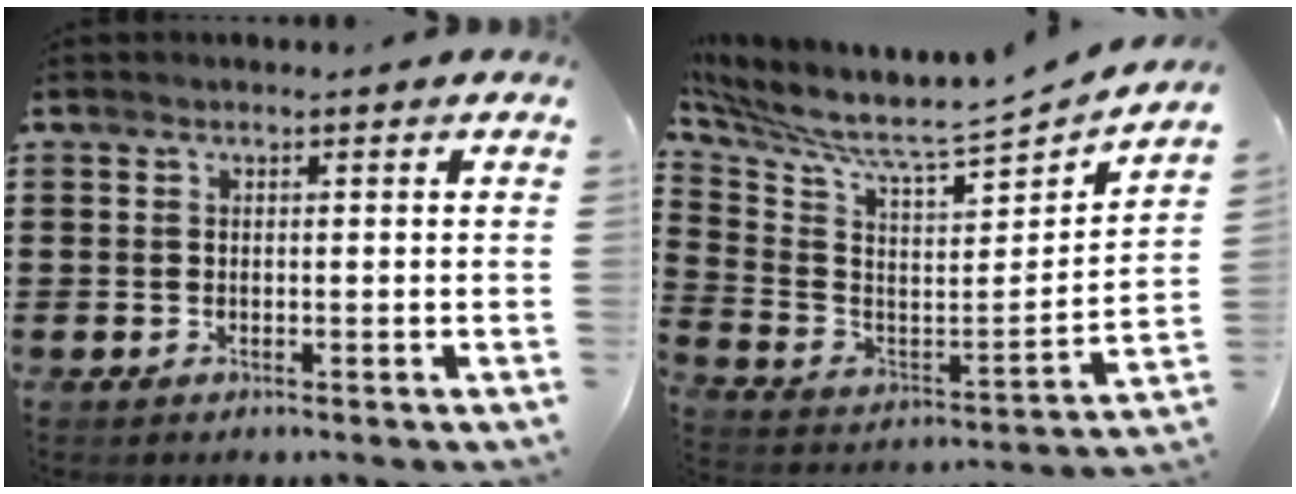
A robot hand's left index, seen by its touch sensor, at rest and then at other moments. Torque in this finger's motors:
{"motor_torque": [2.14, 0.00, 0.83, 0.21]}